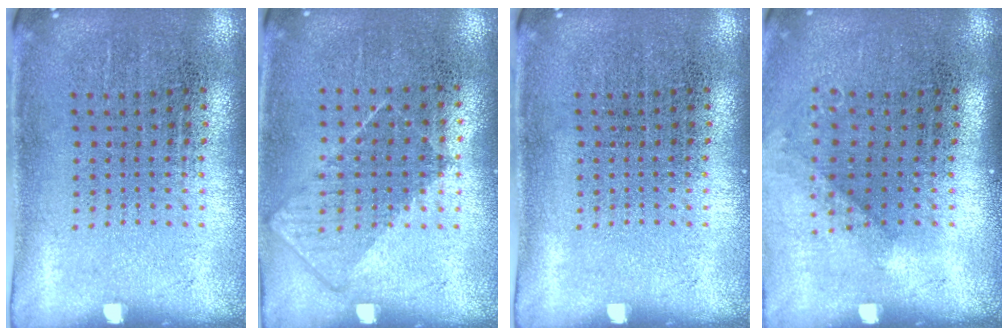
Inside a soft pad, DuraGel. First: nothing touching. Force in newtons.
{"total": 0.9, "press": 0.7, "slide": 0.5}
{"total": 0.0}
{"total": 1.0, "press": 0.7, "slide": 0.7}